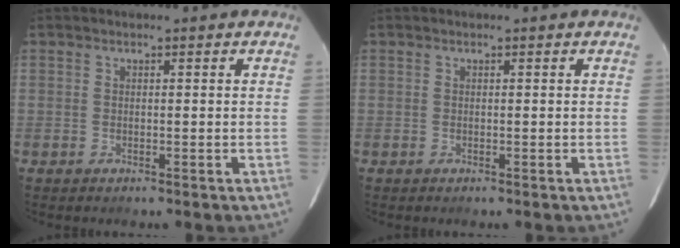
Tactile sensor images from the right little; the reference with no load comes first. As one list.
[{"total": 0.0}]